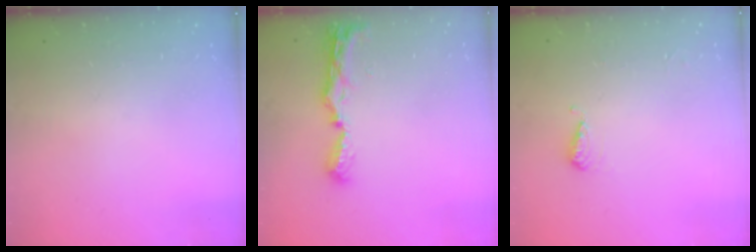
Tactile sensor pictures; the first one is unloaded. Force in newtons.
{"total": 8.7, "press": 8.7, "slide": 0.3}
{"total": 5.2, "press": 5.1, "slide": 0.9}